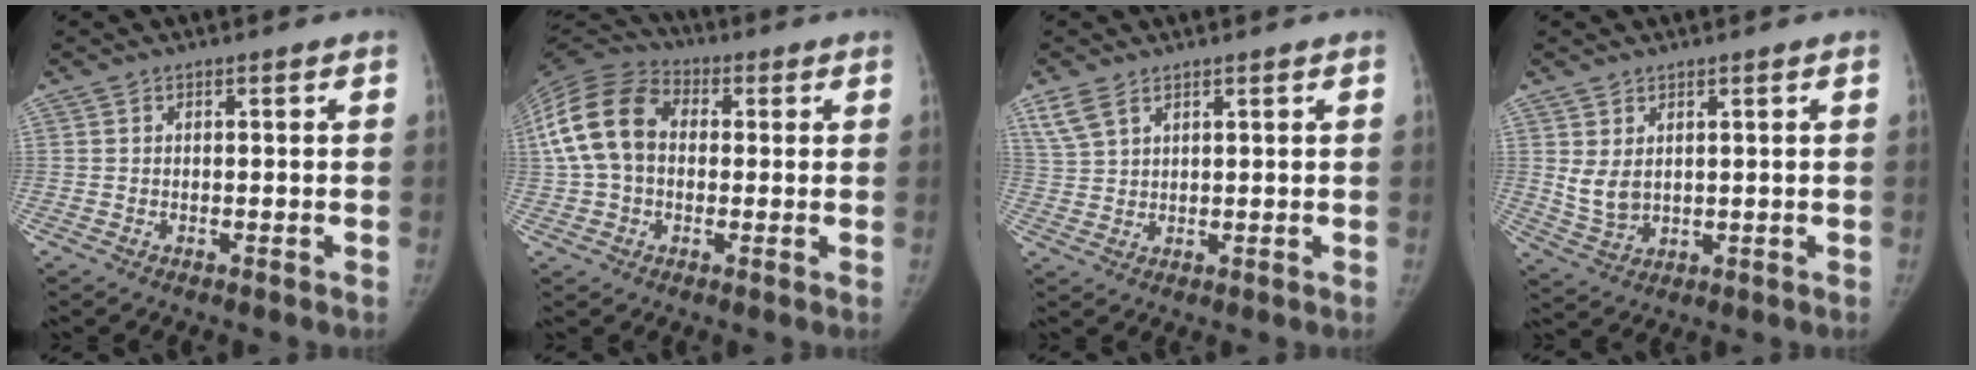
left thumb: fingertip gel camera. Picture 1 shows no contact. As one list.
[{"total": 15.0, "force": [1.4, 11.1, 10.1], "torque": [-0.195, 0.034, 0.014]}, {"total": 4.6, "force": [3.0, 2.2, 2.6], "torque": [-0.058, 0.000, 0.072]}, {"total": 4.7, "force": [1.4, 3.2, 3.2], "torque": [-0.053, -0.016, 0.040]}]